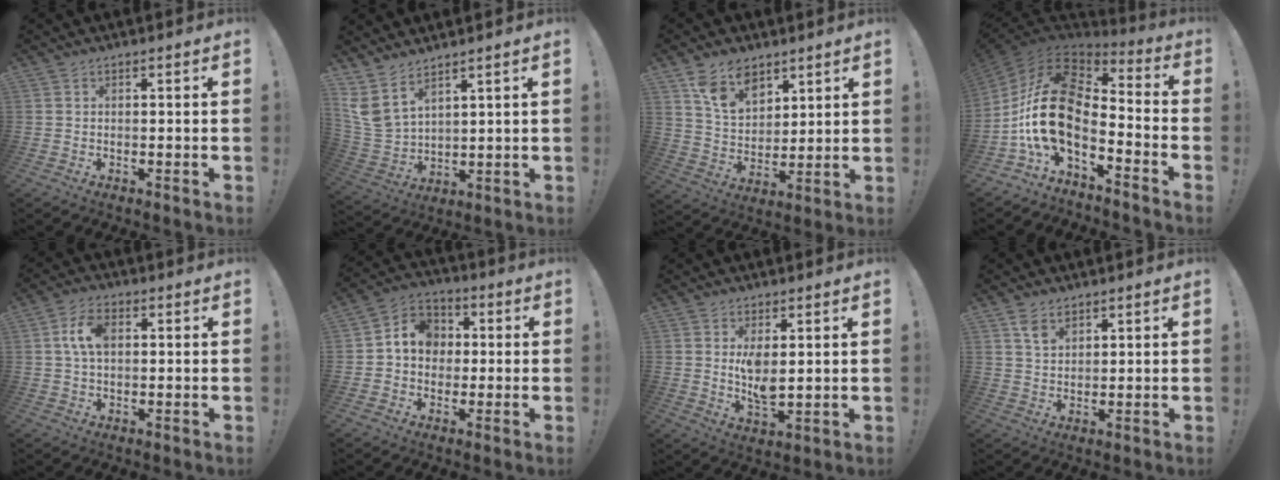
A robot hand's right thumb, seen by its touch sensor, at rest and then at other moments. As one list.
[{"total": 7.6, "force": [5.6, 3.6, 3.7], "torque": [-0.088, -0.043, 0.111]}, {"total": 11.6, "force": [7.7, 7.3, 4.7], "torque": [-0.084, -0.041, 0.151]}, {"total": 17.6, "force": [-1.7, 9.4, 14.8], "torque": [-0.299, -0.003, -0.030]}, {"total": 7.6, "force": [1.4, 4.4, 6.0], "torque": [-0.119, 0.011, 0.027]}, {"total": 9.2, "force": [0.5, 8.2, 4.2], "torque": [-0.060, 0.015, 0.017]}, {"total": 6.2, "force": [2.2, 2.5, 5.2], "torque": [-0.077, -0.018, 0.035]}, {"total": 4.6, "force": [2.9, 2.8, 2.3], "torque": [-0.036, -0.012, 0.054]}]